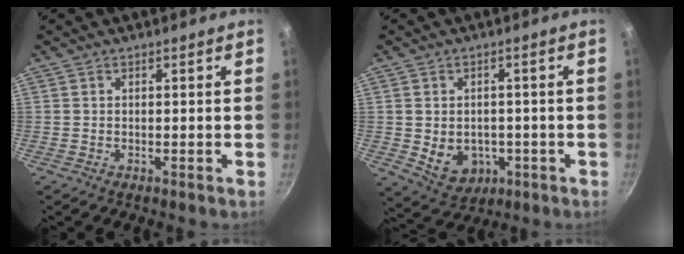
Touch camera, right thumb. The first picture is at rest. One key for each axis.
{"total": 8.0, "fx": -1.6, "fy": 6.3, "fz": 4.7, "tx": -0.049, "ty": -0.002, "tz": -0.008}